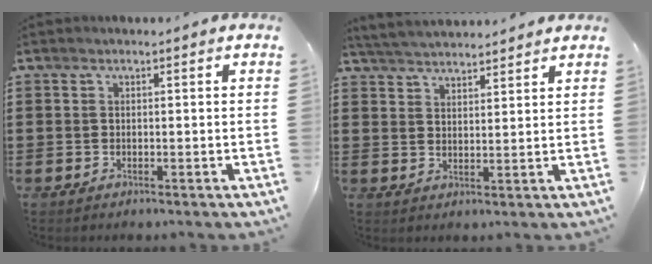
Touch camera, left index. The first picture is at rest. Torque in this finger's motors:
{"motor_torque": [1.43, 0.70, 0.52, 0.10]}